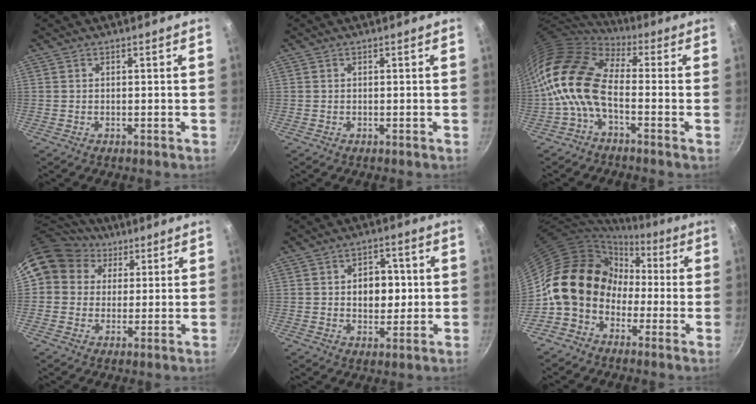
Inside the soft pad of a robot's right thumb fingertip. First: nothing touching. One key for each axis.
{"total": 0.0}
{"total": 12.5, "fx": -2.4, "fy": 6.8, "fz": 10.2, "tx": -0.183, "ty": 0.026, "tz": -0.068}
{"total": 12.6, "fx": 5.7, "fy": 10.6, "fz": 3.9, "tx": -0.054, "ty": 0.007, "tz": 0.092}
{"total": 7.6, "fx": 0.6, "fy": 5.4, "fz": 5.3, "tx": -0.044, "ty": 0.003, "tz": 0.008}
{"total": 13.6, "fx": -1.5, "fy": 11.5, "fz": 7.2, "tx": -0.072, "ty": 0.046, "tz": -0.043}